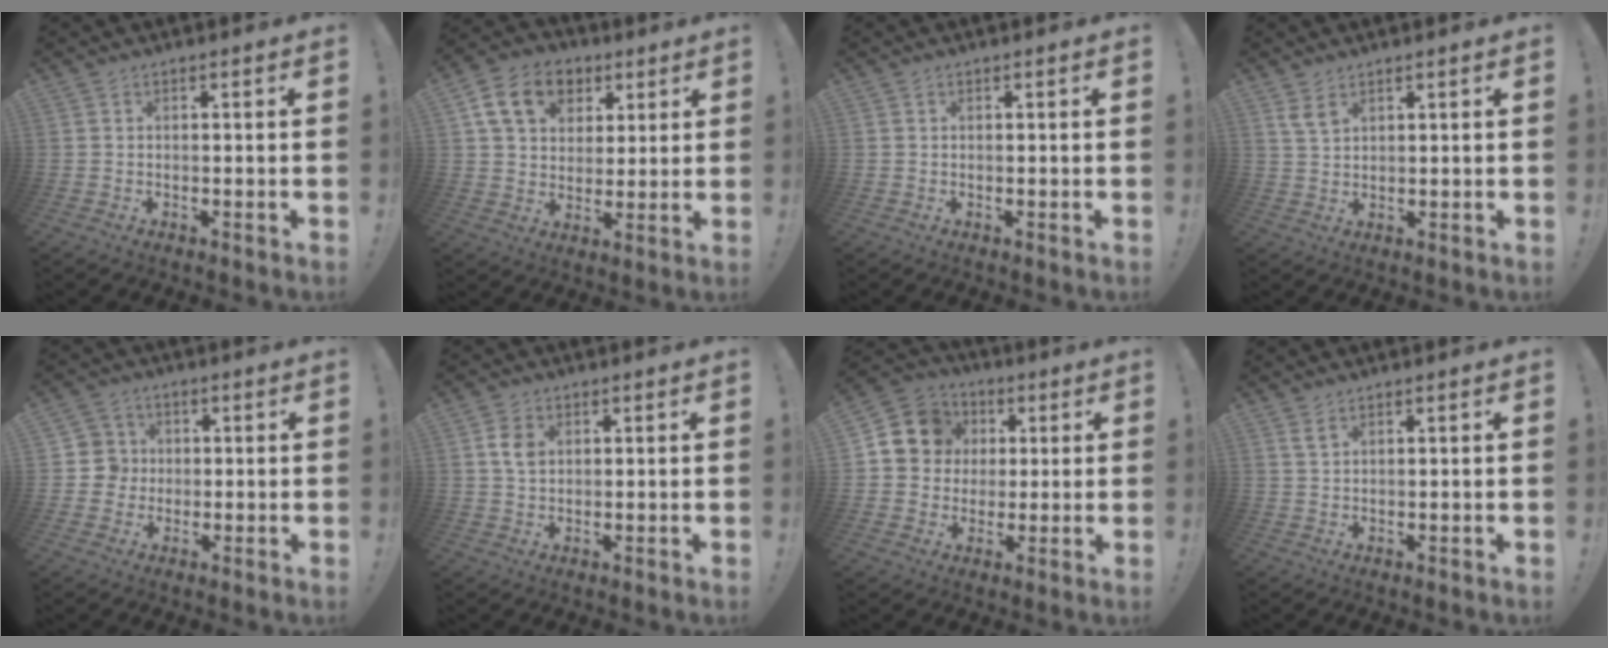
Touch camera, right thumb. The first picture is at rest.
{"total": 14.5, "force": [6.3, 10.9, 7.3], "torque": [-0.108, -0.020, 0.123]}
{"total": 0.0}
{"total": 3.9, "force": [2.7, 1.8, 2.2], "torque": [-0.039, -0.011, 0.050]}
{"total": 6.3, "force": [-0.1, 6.2, 0.8], "torque": [-0.022, 0.004, -0.001]}
{"total": 4.8, "force": [1.4, 3.3, 3.1], "torque": [-0.041, -0.001, 0.024]}
{"total": 10.9, "force": [2.4, 10.1, 3.3], "torque": [-0.046, 0.000, 0.054]}
{"total": 2.0, "force": [1.4, 0.6, 1.3], "torque": [-0.019, -0.003, 0.024]}